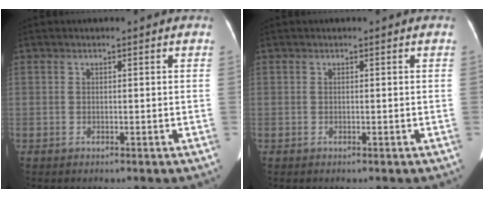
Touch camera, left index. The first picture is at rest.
{"total": 0.0}